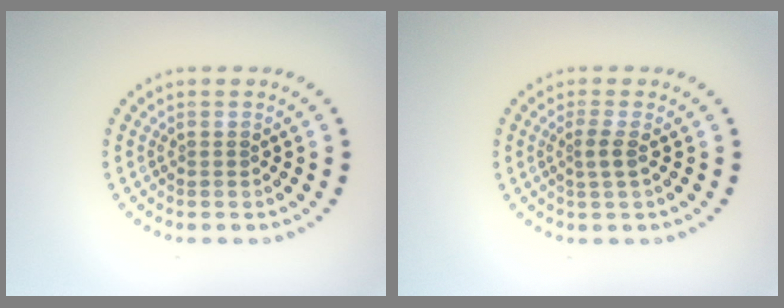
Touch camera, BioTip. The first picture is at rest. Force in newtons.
{"total": 1.4, "press": 1.1, "slide": 0.8}